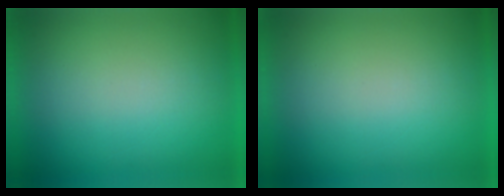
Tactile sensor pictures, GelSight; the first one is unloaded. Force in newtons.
{"total": 0.0}